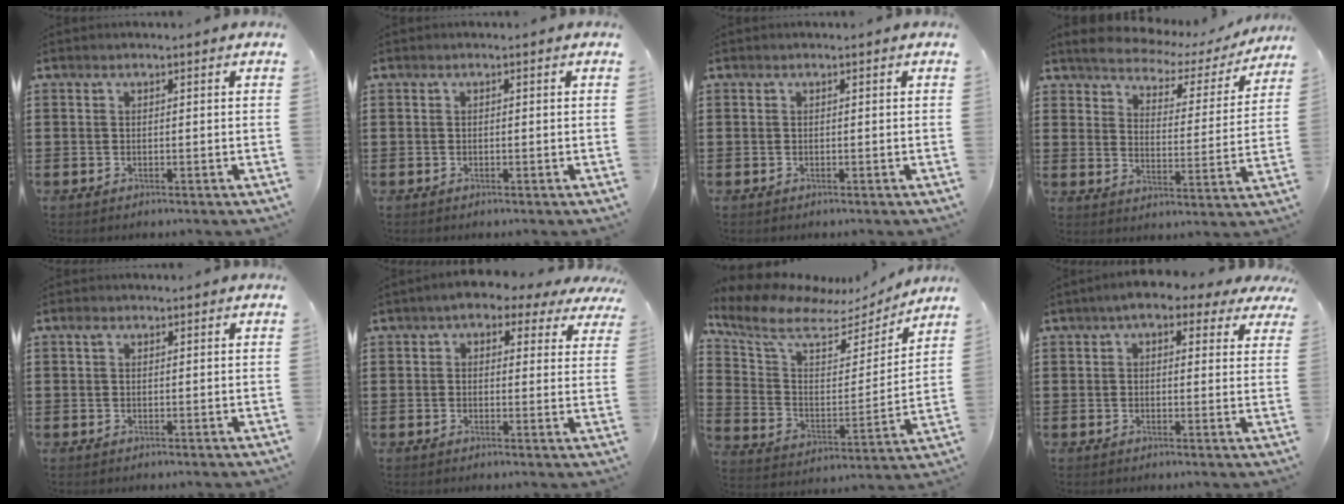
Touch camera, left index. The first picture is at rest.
{"total": 0.0}
{"total": 0.0}
{"total": 3.3, "force": [3.2, 0.6, 0.5], "torque": [-0.034, -0.027, 0.046]}
{"total": 1.3, "force": [0.5, 0.8, 0.8], "torque": [-0.018, 0.007, 0.009]}
{"total": 3.3, "force": [2.2, 1.7, 1.8], "torque": [-0.039, -0.003, 0.033]}
{"total": 8.7, "force": [7.0, 3.2, 4.2], "torque": [-0.115, -0.042, 0.120]}
{"total": 4.6, "force": [3.0, 1.7, 3.0], "torque": [-0.059, 0.001, 0.050]}